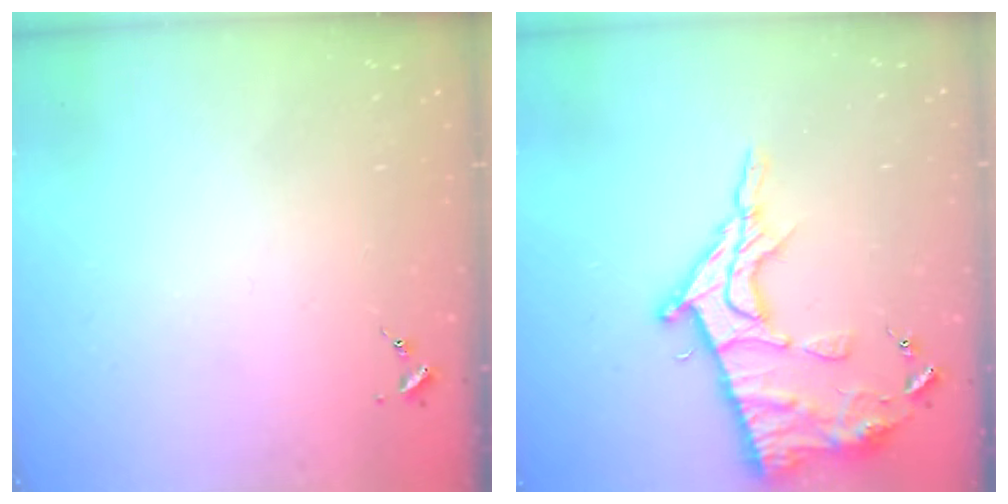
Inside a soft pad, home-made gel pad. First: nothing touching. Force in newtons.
{"total": 16.7, "press": 16.7, "slide": 1.6}